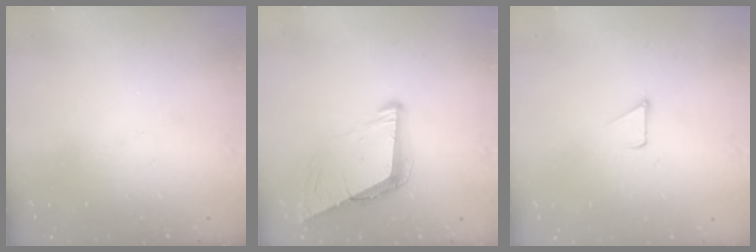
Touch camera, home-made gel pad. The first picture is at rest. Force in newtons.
{"total": 9.1, "press": 8.4, "slide": 3.5}
{"total": 1.5, "press": 1.5, "slide": 0.1}